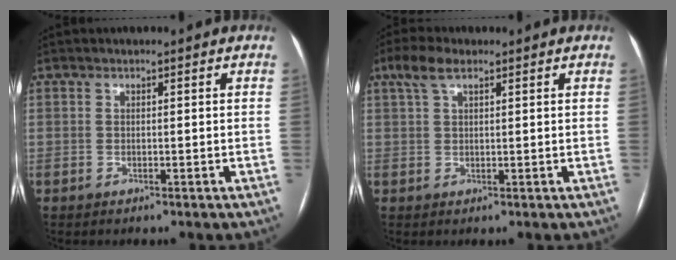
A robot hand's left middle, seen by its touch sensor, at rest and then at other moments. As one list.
[{"total": 4.0, "force": [2.4, 1.4, 2.8], "torque": [-0.067, 0.024, 0.052]}]